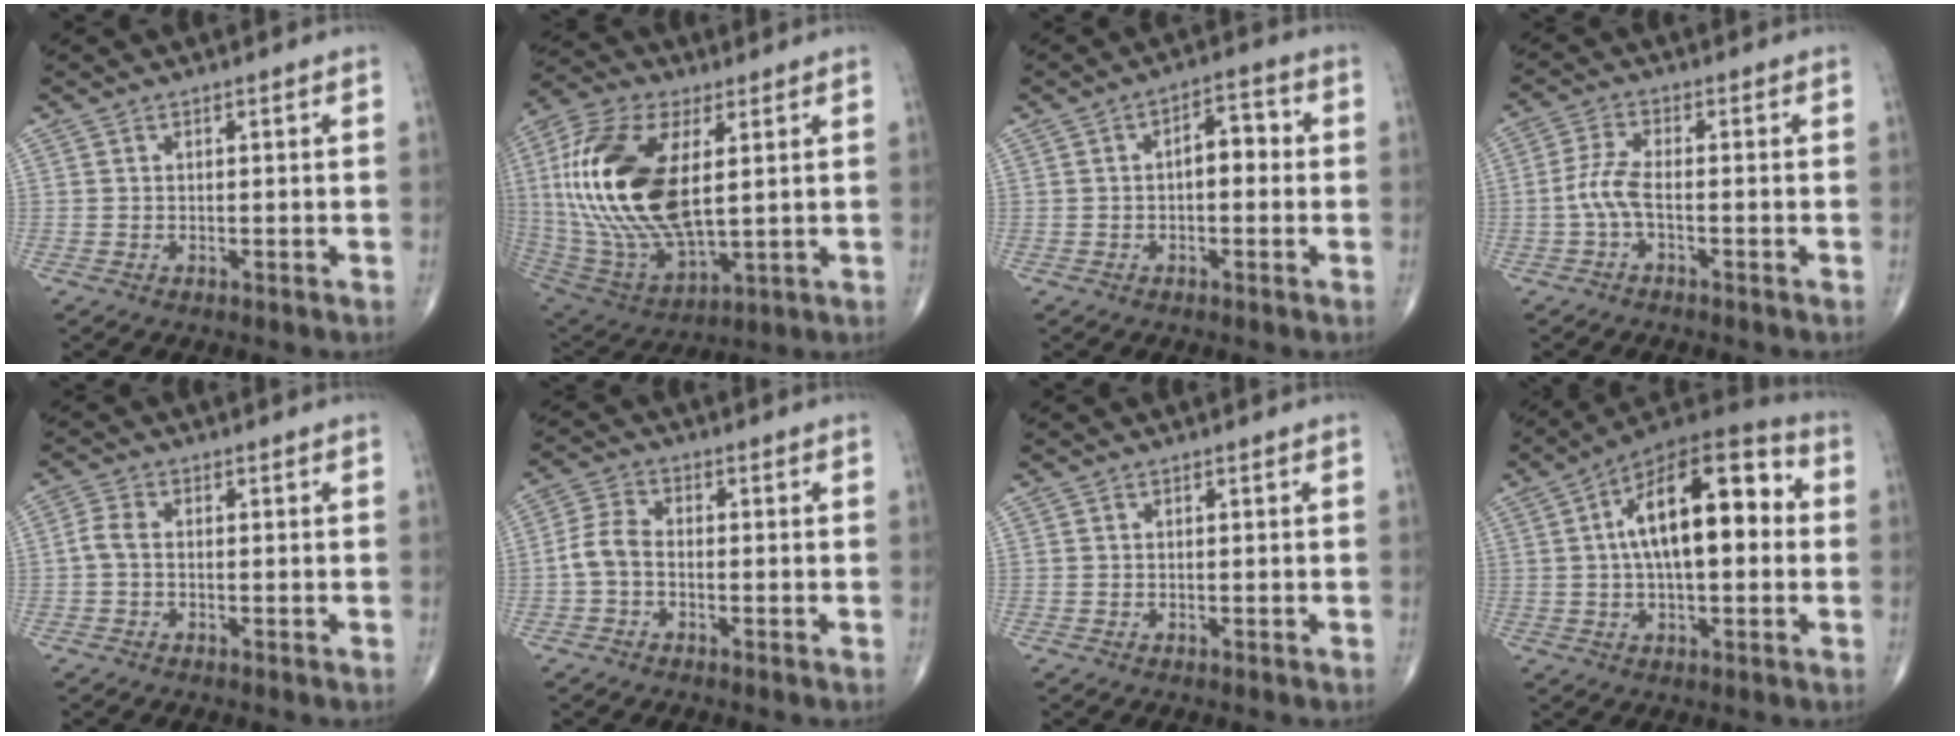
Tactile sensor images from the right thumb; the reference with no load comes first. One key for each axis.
{"total": 25.2, "fx": 4.1, "fy": 12.3, "fz": 21.6, "tx": -0.450, "ty": -0.020, "tz": 0.078}
{"total": 5.7, "fx": 0.0, "fy": 3.0, "fz": 4.8, "tx": -0.056, "ty": 0.022, "tz": -0.009}
{"total": 4.3, "fx": -1.3, "fy": 1.3, "fz": 3.9, "tx": -0.095, "ty": 0.011, "tz": -0.032}
{"total": 2.6, "fx": -0.4, "fy": 1.5, "fz": 2.0, "tx": -0.045, "ty": 0.005, "tz": -0.016}
{"total": 4.7, "fx": -1.2, "fy": 3.0, "fz": 3.4, "tx": -0.071, "ty": 0.017, "tz": -0.033}
{"total": 0.0}
{"total": 19.3, "fx": 2.6, "fy": 8.8, "fz": 17.0, "tx": -0.253, "ty": 0.033, "tz": 0.030}